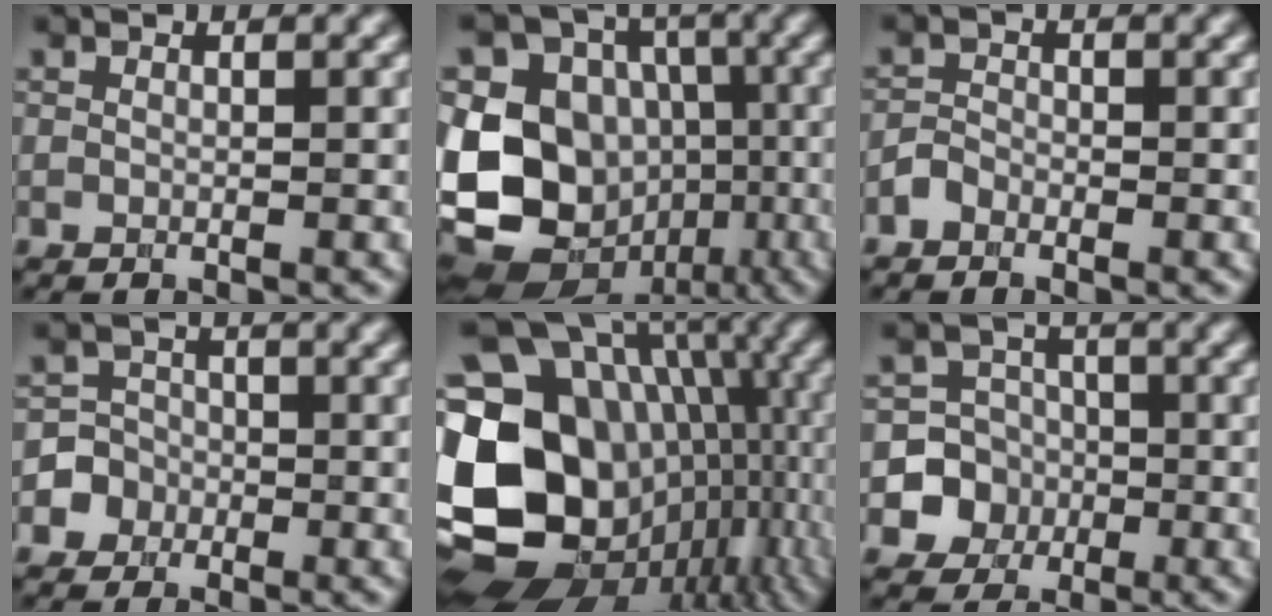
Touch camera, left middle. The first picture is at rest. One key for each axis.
{"total": 12.8, "fx": -2.8, "fy": 10.8, "fz": 6.3, "tx": -0.137, "ty": -0.004, "tz": -0.053}
{"total": 1.2, "fx": -1.1, "fy": 0.3, "fz": -0.1, "tx": -0.002, "ty": 0.004, "tz": -0.019}
{"total": 3.3, "fx": -1.8, "fy": 2.8, "fz": -0.3, "tx": 0.031, "ty": 0.003, "tz": -0.031}
{"total": 21.2, "fx": -2.9, "fy": 17.5, "fz": 11.7, "tx": -0.216, "ty": 0.001, "tz": -0.046}
{"total": 7.1, "fx": -2.5, "fy": 6.6, "fz": 0.2, "tx": 0.003, "ty": 0.004, "tz": -0.055}